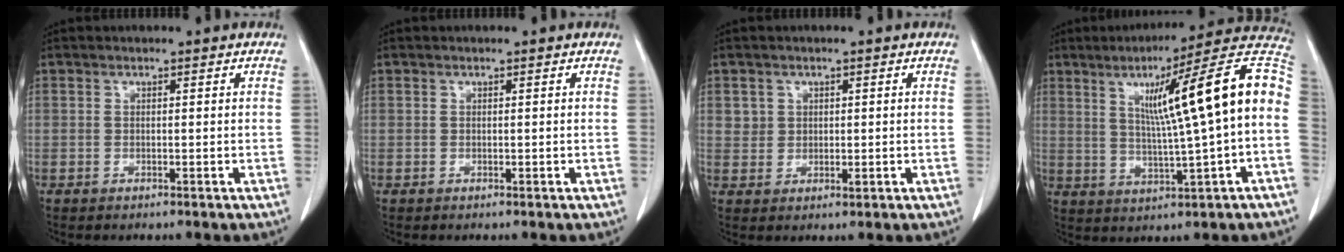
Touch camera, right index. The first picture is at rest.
{"total": 0.0}
{"total": 2.5, "force": [1.2, 2.2, 0.3], "torque": [0.007, -0.006, 0.016]}
{"total": 18.5, "force": [2.7, -0.1, 18.3], "torque": [-0.254, 0.030, 0.034]}